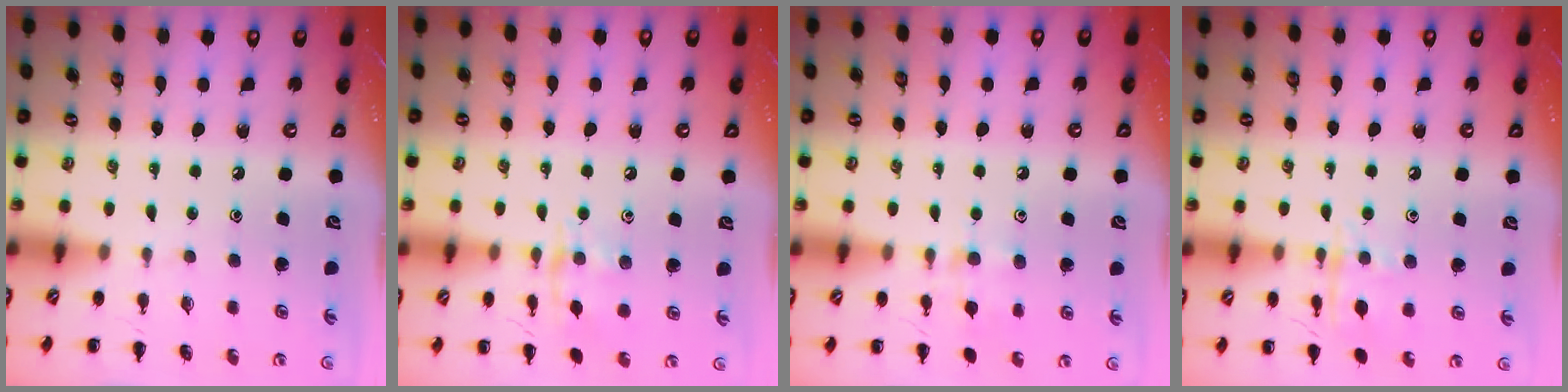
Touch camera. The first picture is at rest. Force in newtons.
{"total": 9.8, "press": 9.8, "slide": 0.7}
{"total": 9.2, "press": 8.9, "slide": 2.5}
{"total": 9.6, "press": 9.6, "slide": 0.7}